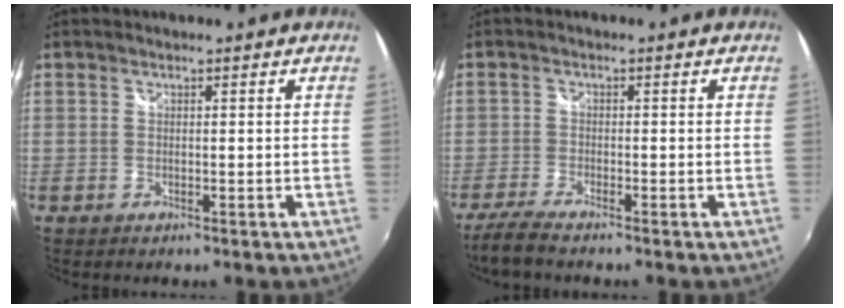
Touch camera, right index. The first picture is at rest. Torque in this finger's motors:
{"motor_torque": [0.37, -0.28, 0.13, 0.02]}